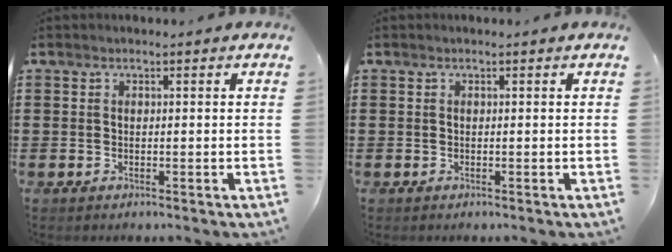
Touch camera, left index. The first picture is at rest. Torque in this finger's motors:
{"motor_torque": [-0.01, -0.01, 0.00, 0.00]}